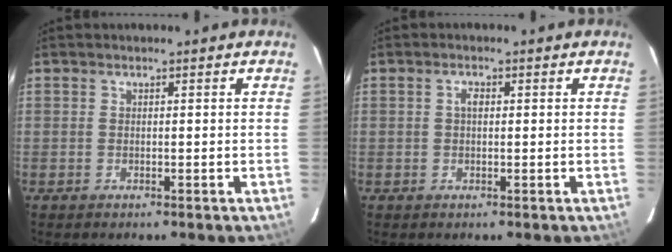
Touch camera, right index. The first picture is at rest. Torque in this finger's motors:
{"motor_torque": [0.21, -0.04, 0.10, 0.04]}